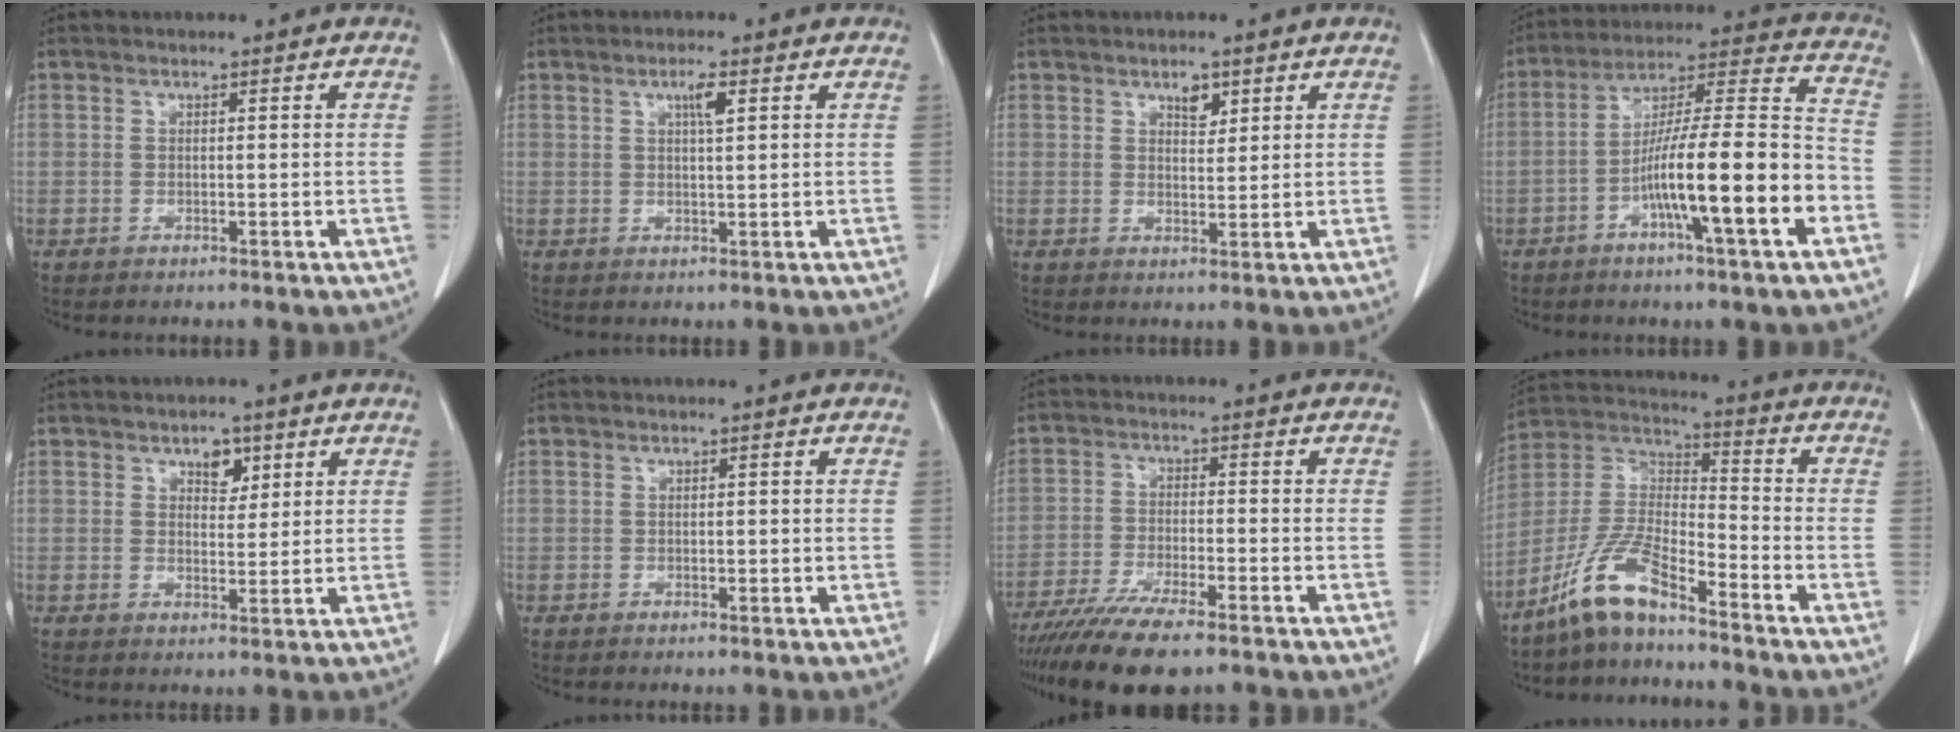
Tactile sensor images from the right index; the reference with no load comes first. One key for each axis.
{"total": 2.6, "fx": 1.1, "fy": 0.2, "fz": 2.3, "tx": -0.041, "ty": 0.000, "tz": 0.018}
{"total": 2.7, "fx": 1.6, "fy": 1.3, "fz": 1.6, "tx": -0.023, "ty": -0.004, "tz": 0.028}
{"total": 17.0, "fx": -6.1, "fy": 0.9, "fz": 15.9, "tx": -0.262, "ty": 0.007, "tz": -0.101}
{"total": 3.4, "fx": 1.9, "fy": 2.0, "fz": 2.1, "tx": -0.026, "ty": 0.001, "tz": 0.030}
{"total": 0.6, "fx": 0.0, "fy": 0.4, "fz": 0.4, "tx": -0.002, "ty": 0.000, "tz": 0.001}
{"total": 11.5, "fx": -8.9, "fy": 1.8, "fz": 7.1, "tx": -0.118, "ty": -0.025, "tz": -0.148}
{"total": 10.4, "fx": -7.9, "fy": 2.1, "fz": 6.4, "tx": -0.149, "ty": 0.006, "tz": -0.157}